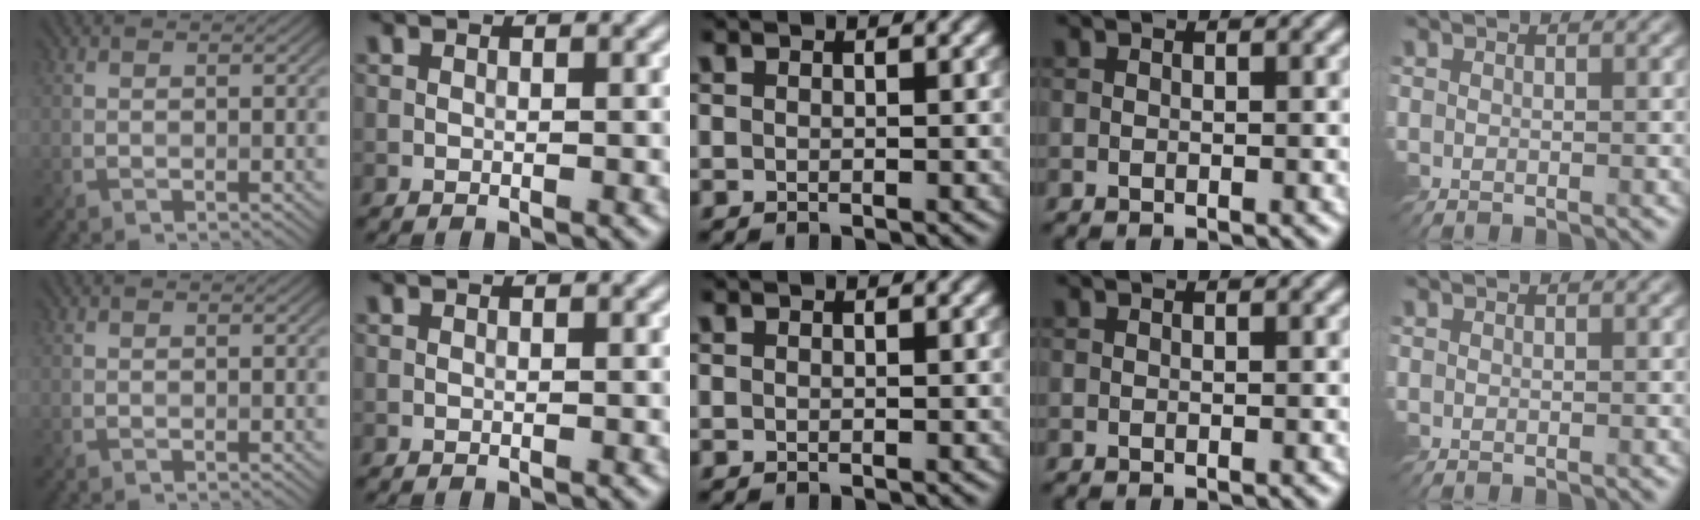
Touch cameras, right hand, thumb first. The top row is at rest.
{}